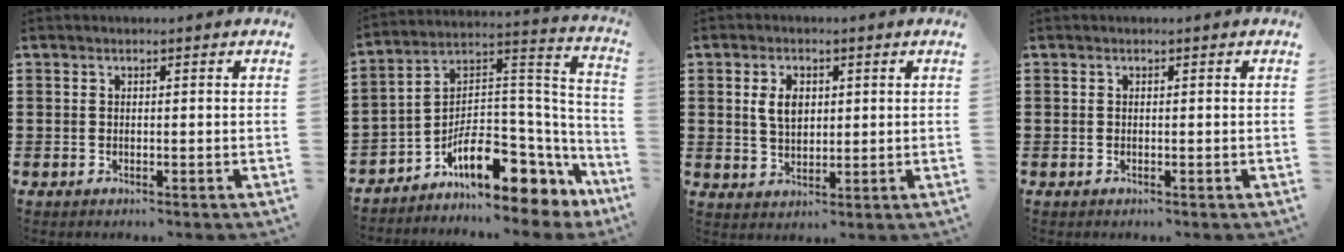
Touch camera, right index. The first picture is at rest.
{"total": 9.9, "force": [-5.1, 5.3, 6.6], "torque": [-0.114, -0.009, -0.090]}
{"total": 4.3, "force": [1.0, 2.7, 3.2], "torque": [-0.070, 0.011, 0.017]}
{"total": 0.0}